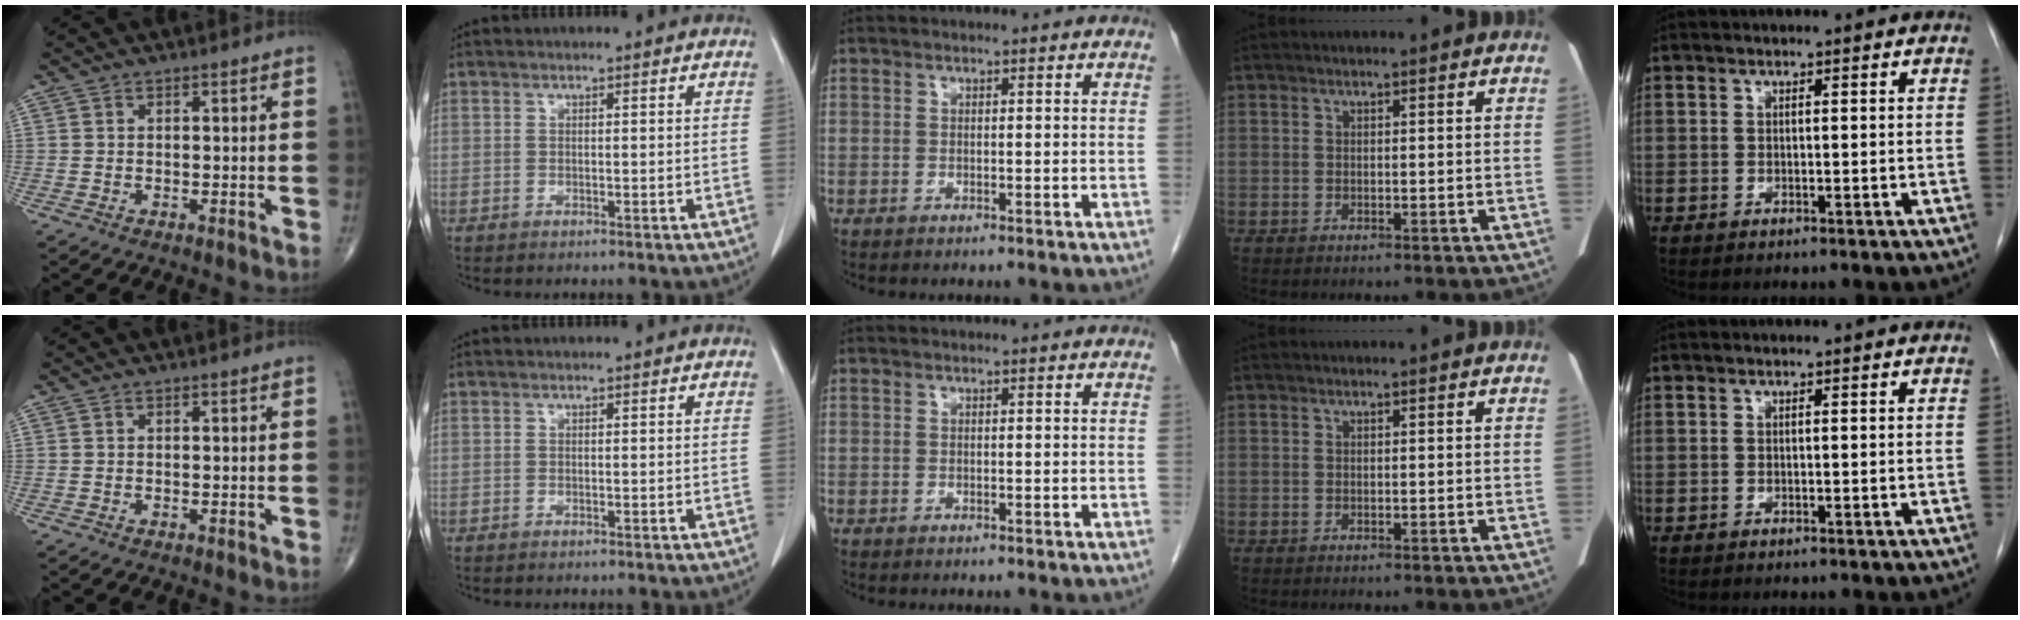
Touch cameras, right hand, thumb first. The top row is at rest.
{}